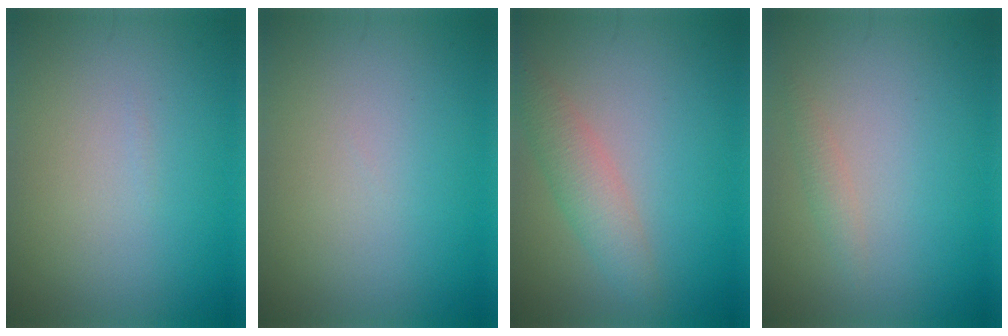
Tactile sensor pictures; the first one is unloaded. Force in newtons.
{"total": 0.0}
{"total": 2.9, "press": 2.9, "slide": 0.1}
{"total": 1.0, "press": 1.0, "slide": 0.0}